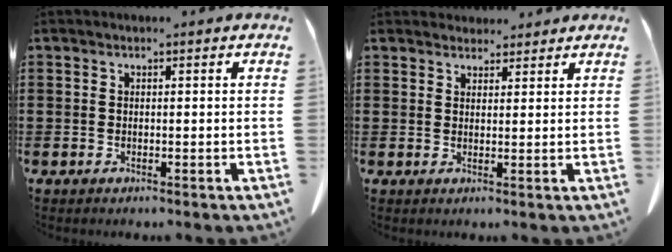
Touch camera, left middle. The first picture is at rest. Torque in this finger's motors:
{"motor_torque": [0.13, 0.46, -0.06, -0.01]}